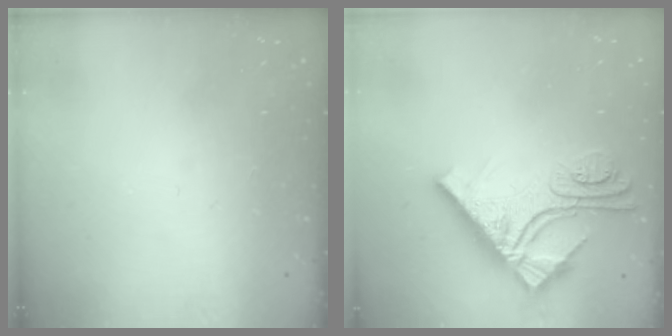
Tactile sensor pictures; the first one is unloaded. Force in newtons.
{"total": 12.2, "press": 12.2, "slide": 1.2}